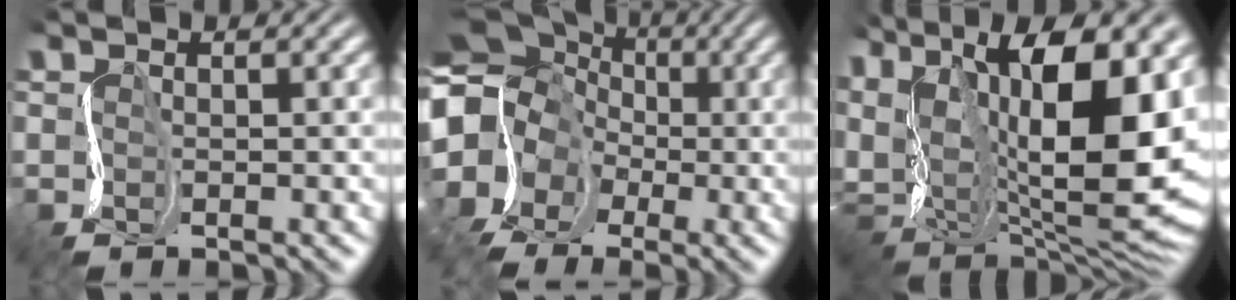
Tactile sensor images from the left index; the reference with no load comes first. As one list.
[{"total": 13.1, "force": [-1.0, 11.6, 5.9], "torque": [-0.129, 0.002, -0.052]}, {"total": 18.9, "force": [5.2, 9.4, 15.5], "torque": [-0.247, 0.026, 0.105]}]